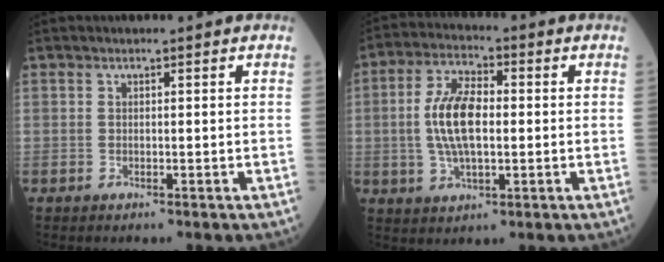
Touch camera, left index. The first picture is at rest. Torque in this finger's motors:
{"motor_torque": [0.29, 0.10, 0.36, 0.09]}